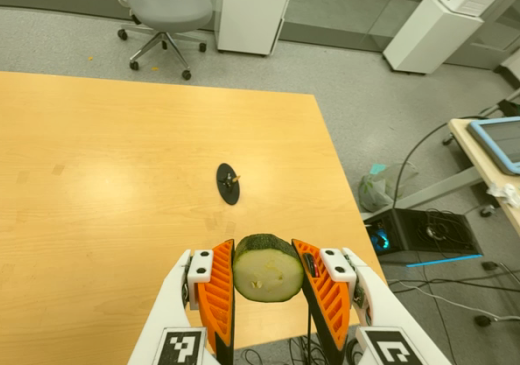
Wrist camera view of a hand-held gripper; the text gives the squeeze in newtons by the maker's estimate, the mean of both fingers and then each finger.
{"total": 11.0, "left": 9.9, "right": 12.1}